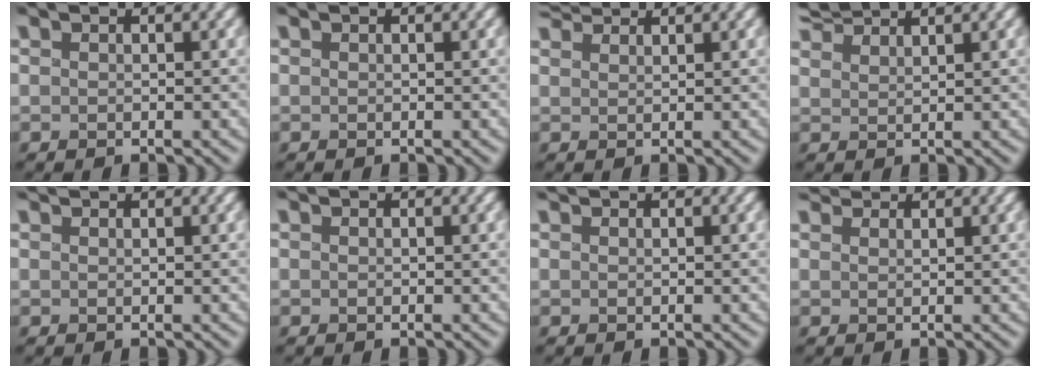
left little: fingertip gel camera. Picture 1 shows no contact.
{"total": 0.0}
{"total": 2.6, "force": [2.4, 0.5, 0.7], "torque": [-0.023, 0.017, 0.044]}
{"total": 3.5, "force": [3.3, 0.3, 1.0], "torque": [-0.031, 0.020, 0.064]}
{"total": 1.0, "force": [1.0, -0.1, 0.1], "torque": [-0.004, 0.010, 0.021]}
{"total": 0.0}
{"total": 0.5, "force": [0.5, 0.0, 0.1], "torque": [-0.004, 0.006, 0.014]}
{"total": 2.4, "force": [2.2, 0.6, 0.6], "torque": [-0.025, 0.011, 0.043]}